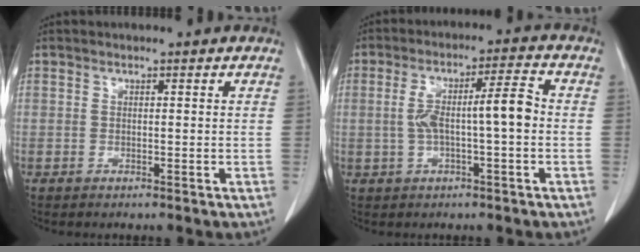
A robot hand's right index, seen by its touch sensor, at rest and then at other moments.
{"total": 7.7, "force": [-0.4, 1.0, 7.6], "torque": [-0.142, 0.025, -0.006]}